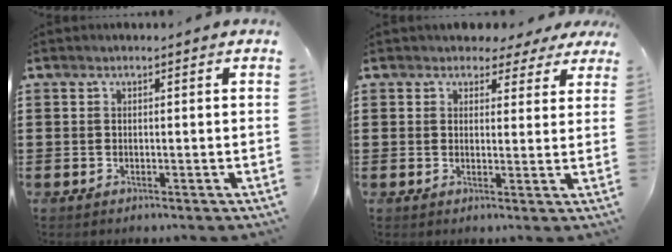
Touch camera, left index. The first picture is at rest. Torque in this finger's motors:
{"motor_torque": [1.81, -0.33, 0.67, 0.01]}